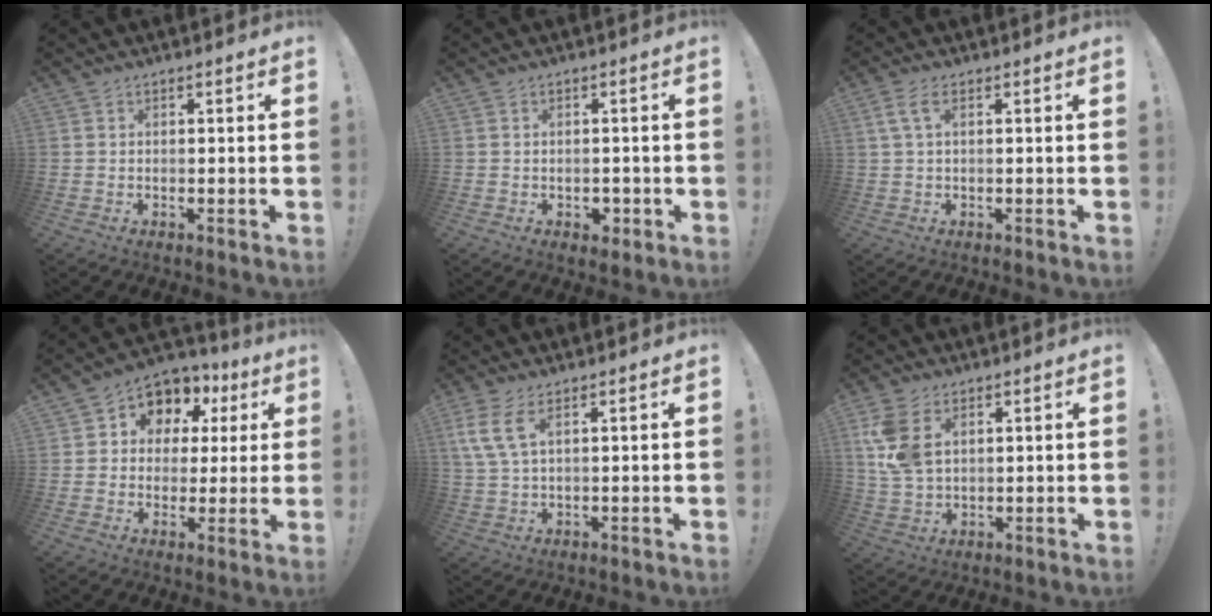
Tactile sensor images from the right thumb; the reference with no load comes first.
{"total": 2.9, "force": [-0.9, 2.4, 1.4], "torque": [-0.007, 0.002, -0.015]}
{"total": 3.7, "force": [1.4, 1.4, 3.1], "torque": [-0.062, 0.002, 0.026]}
{"total": 8.3, "force": [3.2, 7.1, 3.0], "torque": [-0.046, -0.029, 0.064]}
{"total": 6.9, "force": [3.3, 2.2, 5.6], "torque": [-0.116, -0.007, 0.063]}
{"total": 9.7, "force": [3.9, 5.9, 6.7], "torque": [-0.135, -0.011, 0.076]}